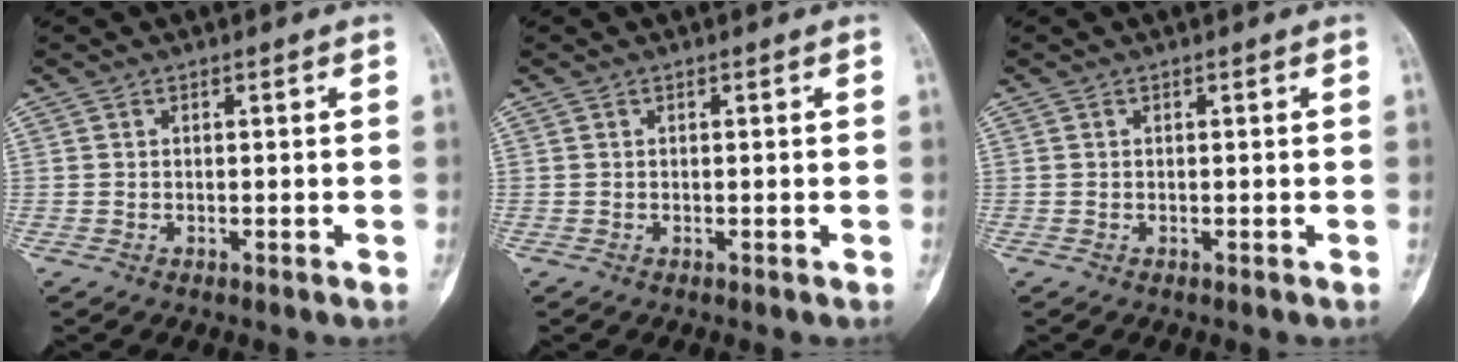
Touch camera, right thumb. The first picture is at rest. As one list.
[{"total": 0.0}, {"total": 0.0}]